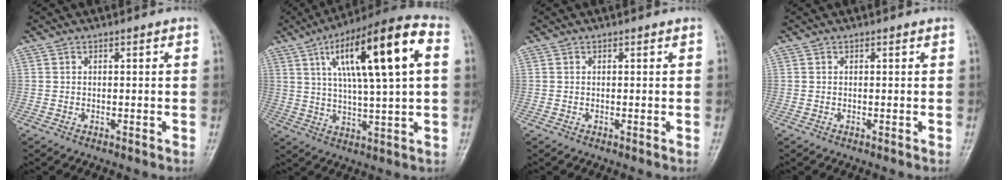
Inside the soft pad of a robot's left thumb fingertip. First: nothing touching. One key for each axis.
{"total": 20.2, "fx": 6.0, "fy": 4.7, "fz": 18.7, "tx": -0.300, "ty": 0.014, "tz": 0.092}
{"total": 0.0}
{"total": 0.0}